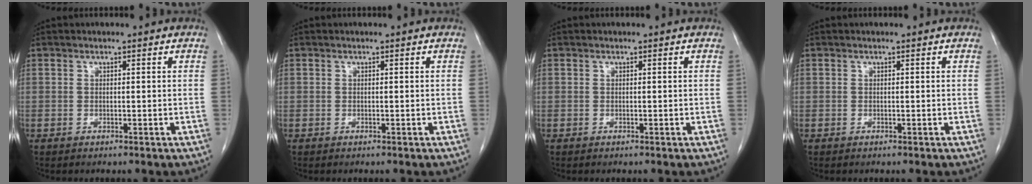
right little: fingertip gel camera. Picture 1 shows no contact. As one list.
[{"total": 0.0}, {"total": 0.0}, {"total": 0.0}]